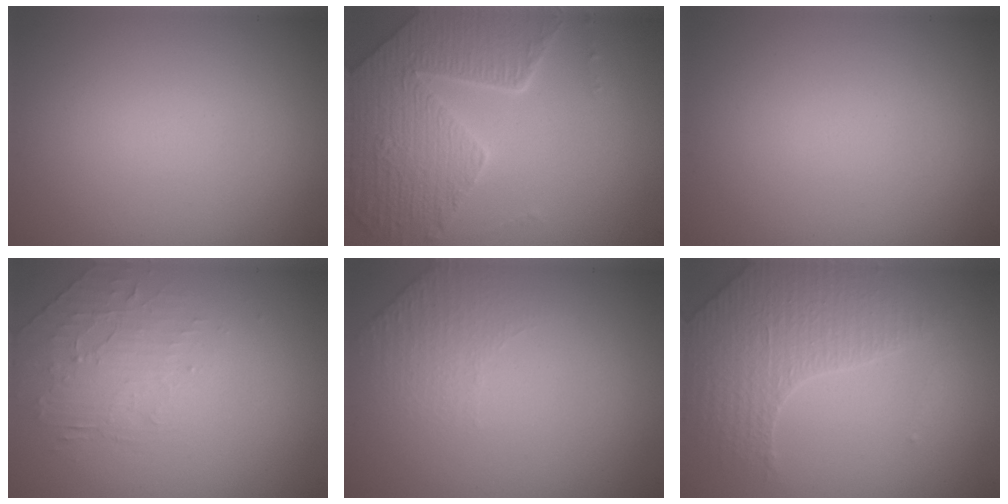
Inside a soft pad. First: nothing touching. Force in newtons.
{"total": 6.9, "press": 5.3, "slide": 4.4}
{"total": 0.0}
{"total": 2.0, "press": 0.9, "slide": 1.8}
{"total": 1.3, "press": 0.8, "slide": 1.1}
{"total": 3.6, "press": 3.4, "slide": 1.0}